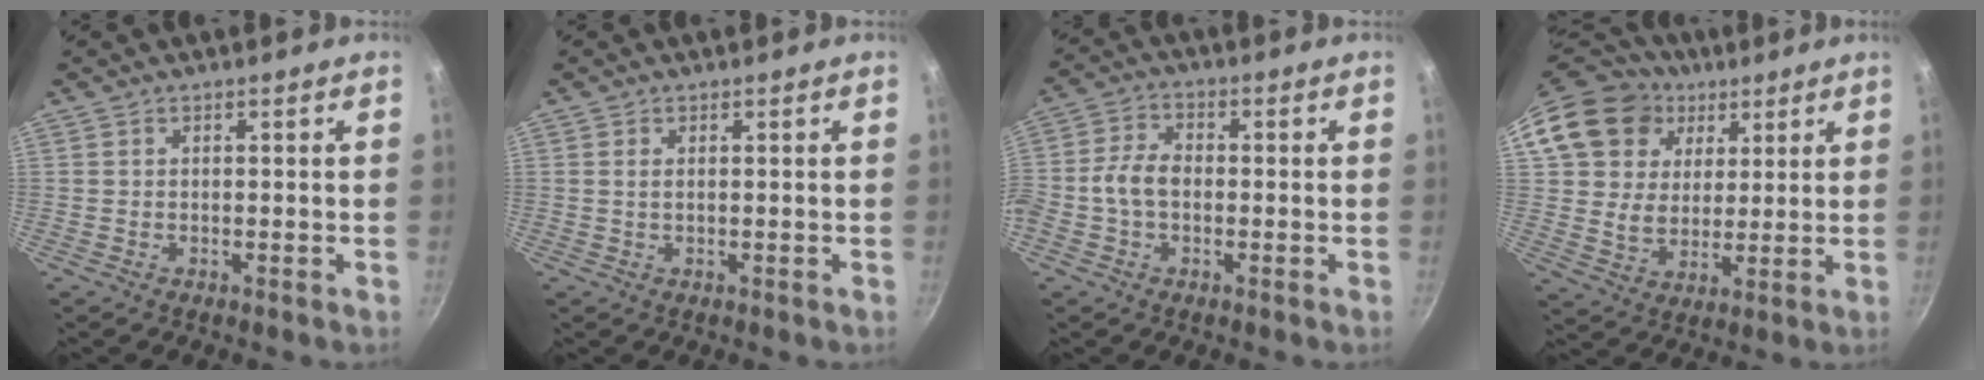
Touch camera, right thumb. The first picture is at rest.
{"total": 0.9, "force": [0.2, 0.4, 0.8], "torque": [-0.015, 0.000, 0.003]}
{"total": 6.4, "force": [-1.0, 4.3, 4.6], "torque": [-0.085, 0.029, -0.030]}
{"total": 18.4, "force": [7.5, 14.7, 7.9], "torque": [-0.130, 0.004, 0.134]}